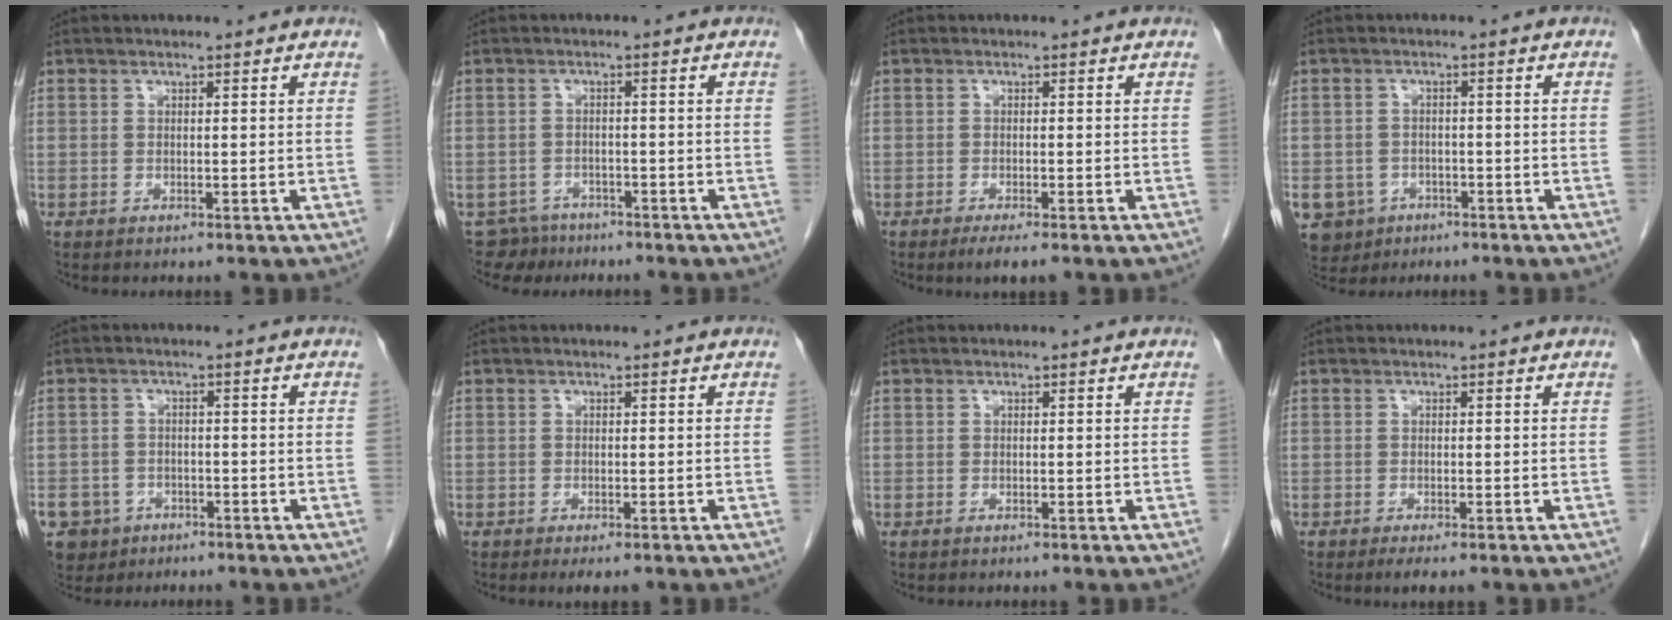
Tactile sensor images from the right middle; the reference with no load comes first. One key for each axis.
{"total": 4.2, "fx": -3.4, "fy": 2.3, "fz": -0.6, "tx": 0.011, "ty": 0.001, "tz": -0.057}
{"total": 2.7, "fx": -1.9, "fy": 0.3, "fz": 1.9, "tx": -0.029, "ty": -0.006, "tz": -0.029}
{"total": 7.1, "fx": -3.6, "fy": 5.9, "fz": 1.3, "tx": -0.034, "ty": 0.005, "tz": -0.051}
{"total": 8.0, "fx": -4.4, "fy": 6.4, "fz": 1.6, "tx": -0.045, "ty": 0.004, "tz": -0.068}
{"total": 2.4, "fx": -1.8, "fy": 0.7, "fz": 1.5, "tx": -0.016, "ty": -0.006, "tz": -0.024}
{"total": 0.0}
{"total": 2.1, "fx": -1.5, "fy": 0.4, "fz": 1.4, "tx": -0.020, "ty": -0.006, "tz": -0.021}